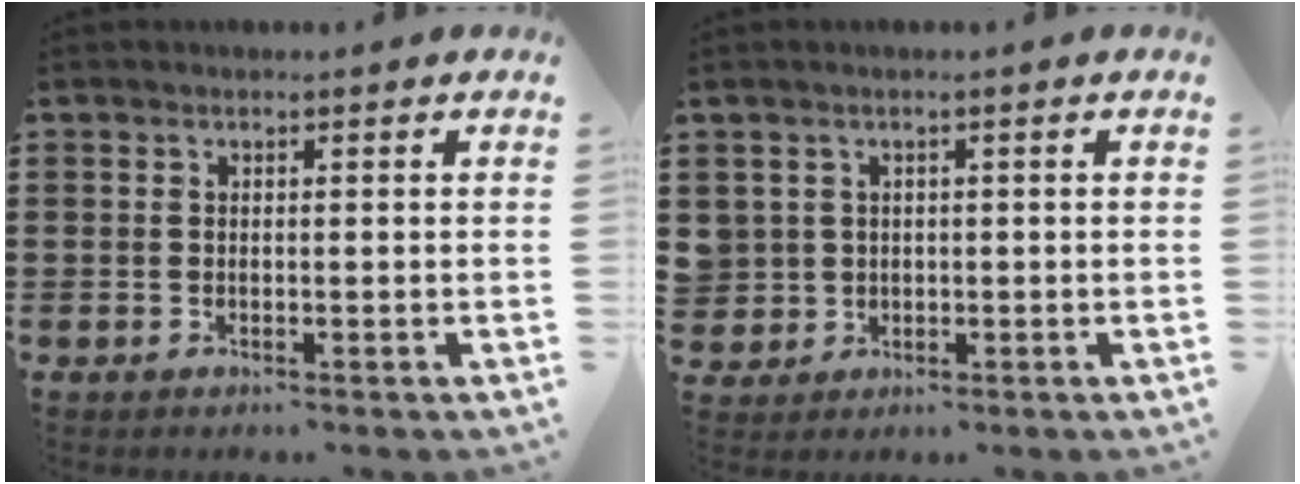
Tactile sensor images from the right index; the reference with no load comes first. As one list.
[{"total": 2.1, "force": [0.3, 2.1, -0.1], "torque": [-0.012, 0.007, 0.004]}]